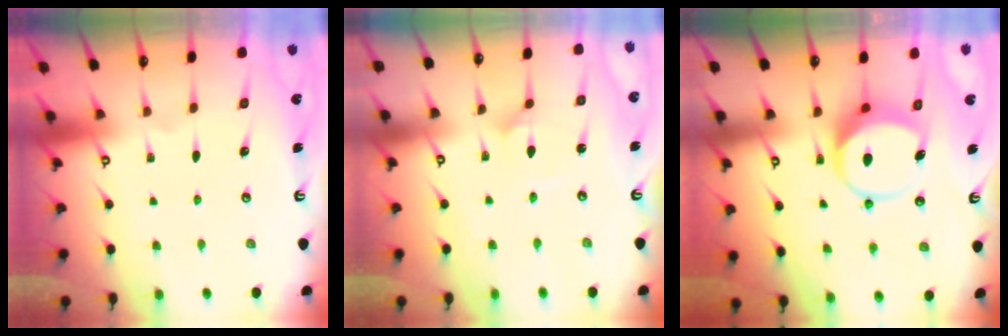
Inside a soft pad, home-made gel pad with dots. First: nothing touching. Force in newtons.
{"total": 2.2, "press": 2.2, "slide": 0.1}
{"total": 8.6, "press": 8.5, "slide": 1.4}